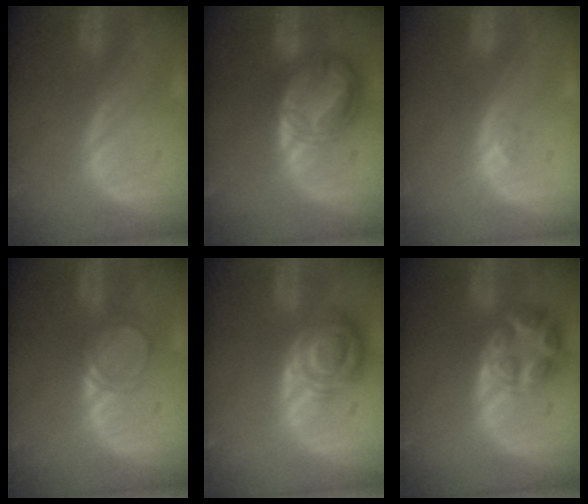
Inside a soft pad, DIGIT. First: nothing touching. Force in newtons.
{"total": 9.0, "press": 9.0, "slide": 0.7}
{"total": 1.9, "press": 1.6, "slide": 1.0}
{"total": 3.0, "press": 3.0, "slide": 0.3}
{"total": 8.2, "press": 7.2, "slide": 4.0}
{"total": 7.7, "press": 6.8, "slide": 3.6}